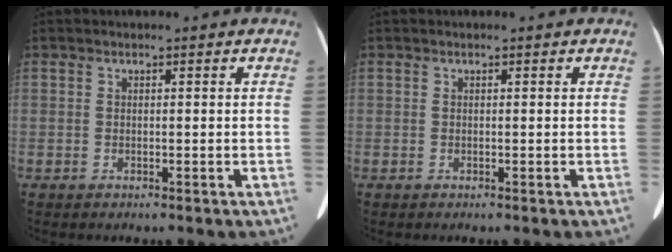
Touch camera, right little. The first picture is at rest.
{"total": 0.0}